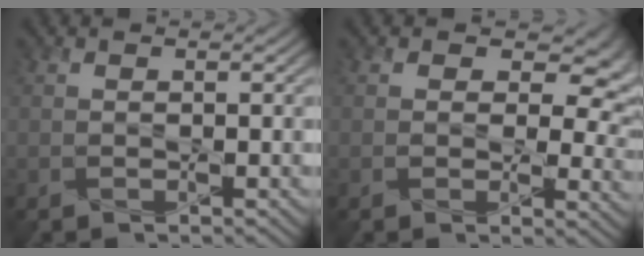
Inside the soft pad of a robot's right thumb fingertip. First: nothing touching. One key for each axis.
{"total": 7.2, "fx": 1.9, "fy": 4.8, "fz": 5.1, "tx": -0.066, "ty": -0.015, "tz": 0.024}